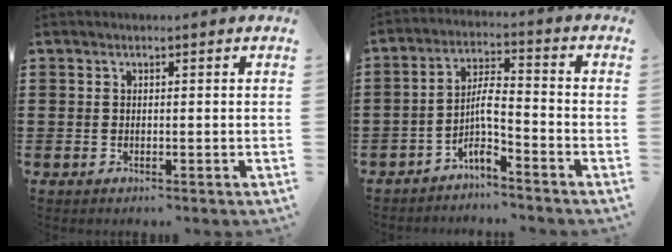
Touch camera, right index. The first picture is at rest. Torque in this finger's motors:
{"motor_torque": [1.01, -0.43, 0.37, 0.10]}